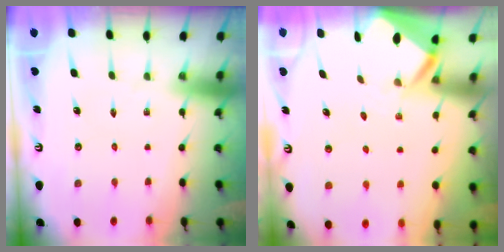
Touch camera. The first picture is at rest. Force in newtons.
{"total": 3.1, "press": 3.1, "slide": 0.1}